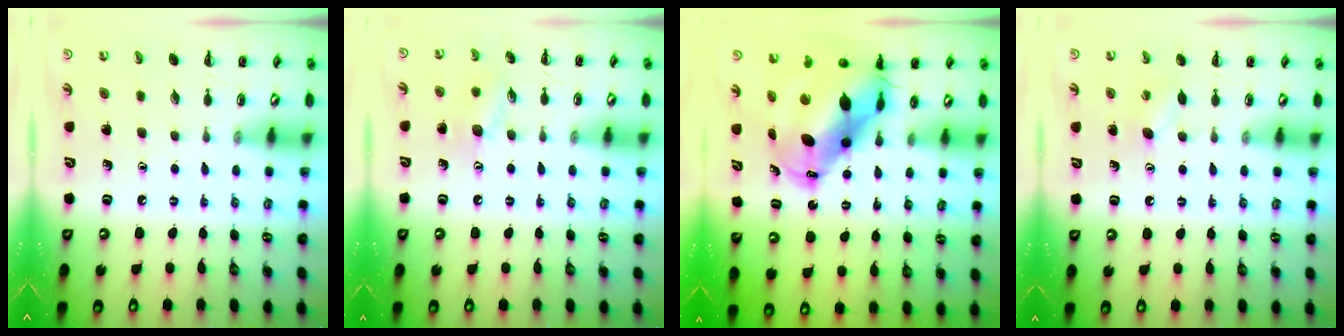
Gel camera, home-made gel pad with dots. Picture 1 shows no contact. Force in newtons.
{"total": 8.2, "press": 8.1, "slide": 1.3}
{"total": 13.2, "press": 12.7, "slide": 3.8}
{"total": 4.0, "press": 3.9, "slide": 0.8}